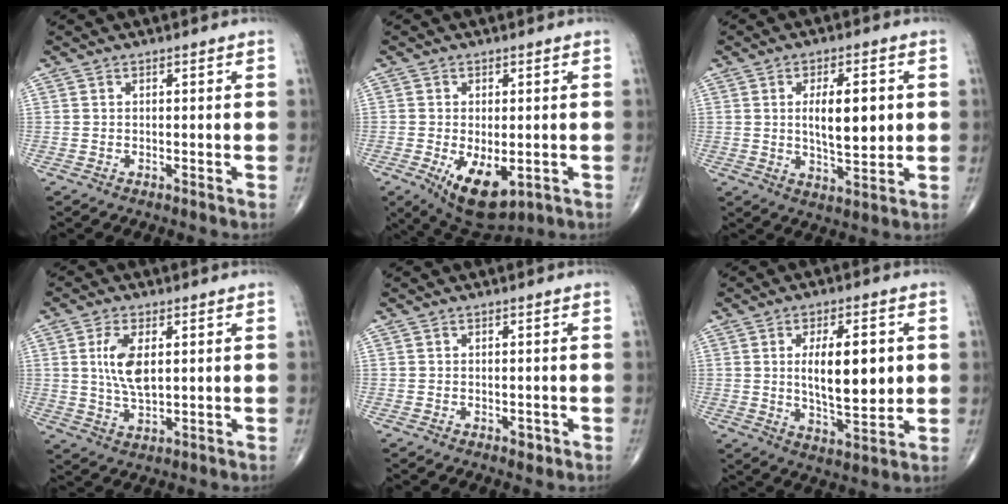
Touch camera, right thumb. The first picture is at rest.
{"total": 7.7, "force": [-2.0, 3.5, 6.5], "torque": [-0.103, -0.021, -0.020]}
{"total": 9.8, "force": [1.3, 3.8, 8.9], "torque": [-0.134, -0.011, 0.026]}
{"total": 7.6, "force": [1.6, 3.6, 6.6], "torque": [-0.130, -0.009, 0.036]}
{"total": 1.2, "force": [-0.6, 0.7, 0.8], "torque": [-0.003, -0.001, -0.007]}
{"total": 12.9, "force": [1.7, 5.1, 11.8], "torque": [-0.174, -0.018, 0.034]}